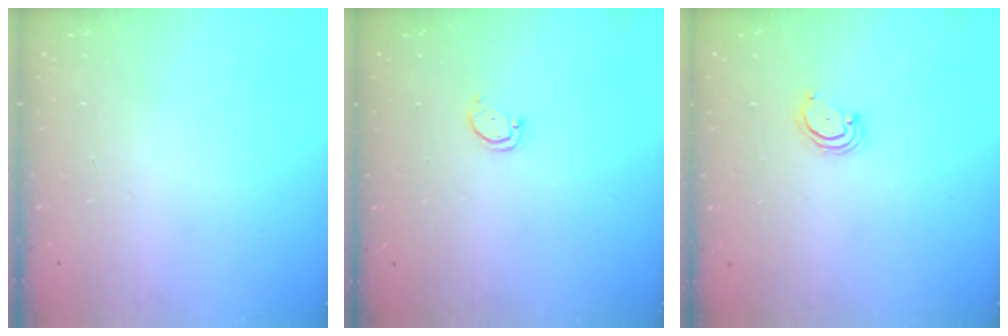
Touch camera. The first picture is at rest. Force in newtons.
{"total": 1.8, "press": 1.8, "slide": 0.1}
{"total": 2.5, "press": 2.5, "slide": 0.3}